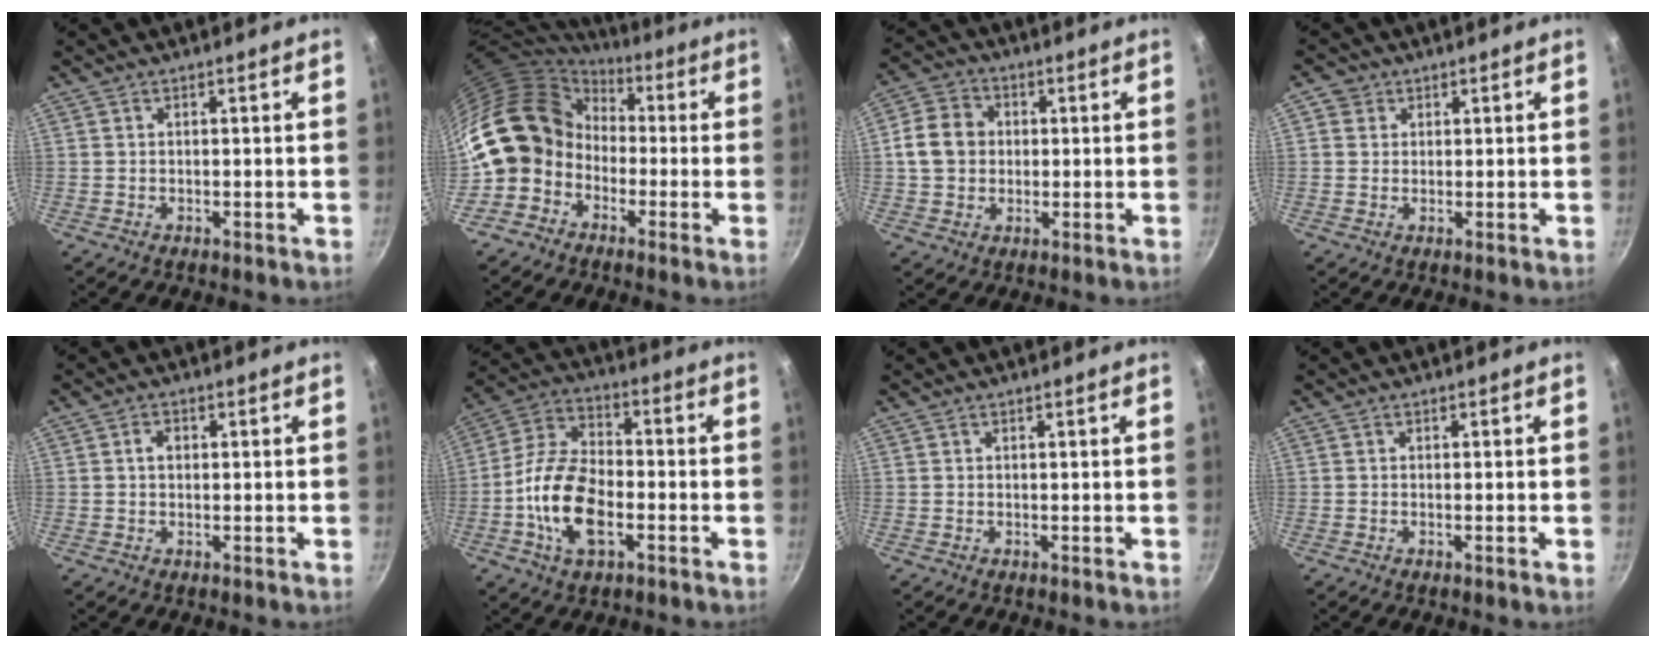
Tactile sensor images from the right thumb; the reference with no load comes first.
{"total": 13.7, "force": [-1.0, 12.0, 6.6], "torque": [-0.092, 0.042, -0.035]}
{"total": 9.1, "force": [0.8, 7.7, 4.7], "torque": [-0.062, 0.012, 0.001]}
{"total": 2.8, "force": [0.8, 2.6, 0.6], "torque": [0.014, 0.002, 0.008]}
{"total": 2.2, "force": [0.3, 1.7, 1.5], "torque": [-0.016, 0.006, 0.003]}
{"total": 14.9, "force": [-4.0, 8.0, 11.9], "torque": [-0.219, 0.036, -0.089]}
{"total": 0.0}
{"total": 0.7, "force": [-0.3, -0.1, 0.6], "torque": [-0.014, 0.000, -0.007]}